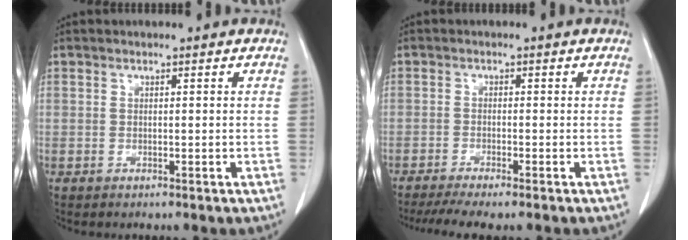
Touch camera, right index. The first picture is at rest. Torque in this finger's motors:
{"motor_torque": [0.64, -0.68, 0.32, 0.08]}